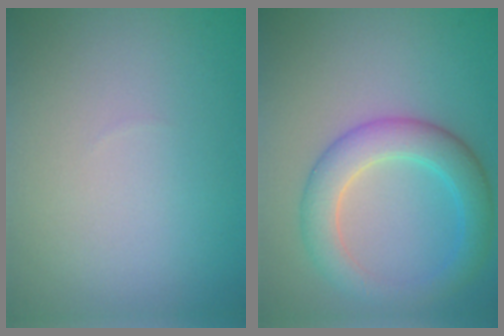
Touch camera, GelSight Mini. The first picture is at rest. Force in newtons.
{"total": 5.1, "press": 5.1, "slide": 0.1}